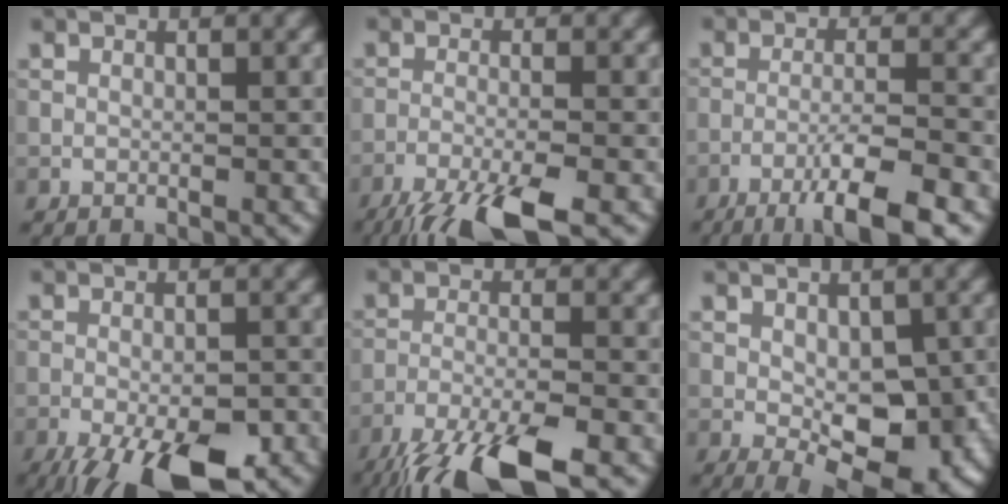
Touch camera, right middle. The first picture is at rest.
{"total": 7.8, "force": [-5.6, 1.5, 5.2], "torque": [-0.091, -0.017, -0.107]}
{"total": 6.8, "force": [-4.2, 0.9, 5.2], "torque": [-0.079, 0.005, -0.074]}
{"total": 11.3, "force": [-7.2, 3.9, 7.8], "torque": [-0.131, -0.037, -0.104]}
{"total": 9.9, "force": [-7.1, 2.2, 6.5], "torque": [-0.121, -0.014, -0.134]}
{"total": 7.3, "force": [-1.5, 3.7, 6.2], "torque": [-0.094, -0.013, -0.016]}